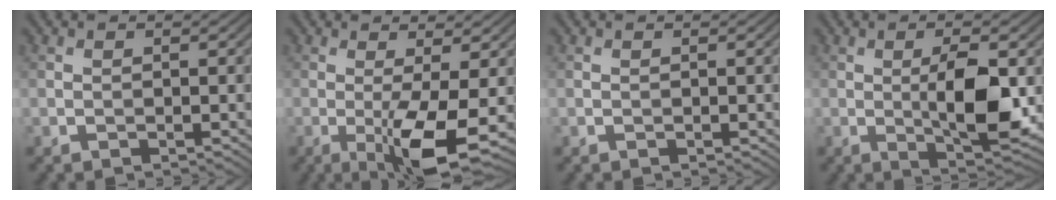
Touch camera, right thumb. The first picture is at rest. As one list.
[{"total": 7.9, "force": [-2.1, 1.4, 7.5], "torque": [-0.131, -0.004, -0.031]}, {"total": 0.0}, {"total": 7.8, "force": [-0.2, 2.2, 7.5], "torque": [-0.128, -0.002, 0.000]}]